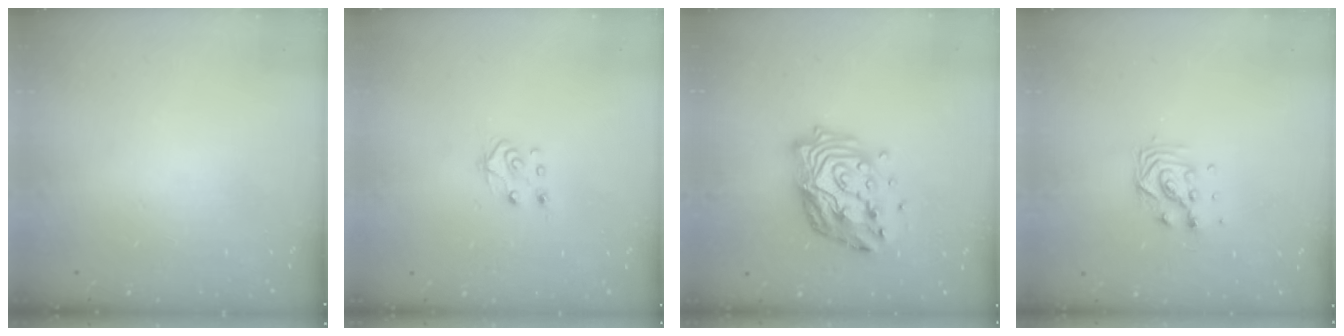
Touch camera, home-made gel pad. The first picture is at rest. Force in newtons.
{"total": 6.9, "press": 6.9, "slide": 0.6}
{"total": 16.5, "press": 16.4, "slide": 1.7}
{"total": 6.1, "press": 6.1, "slide": 0.3}